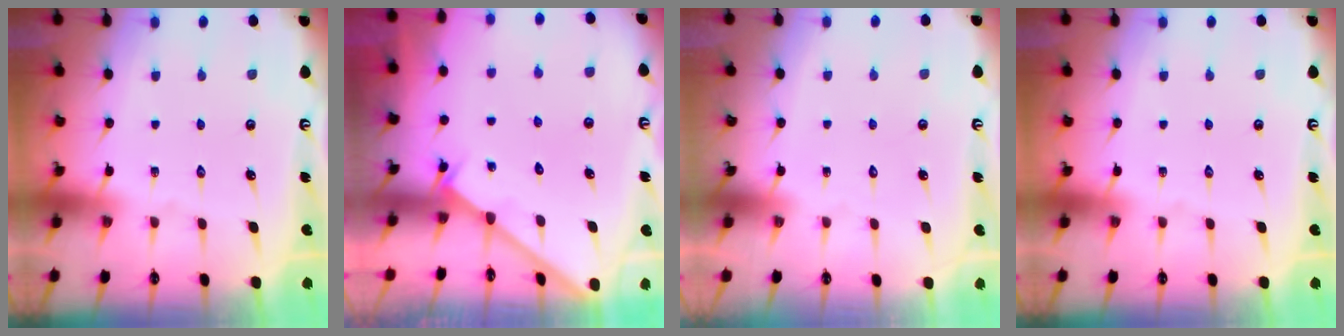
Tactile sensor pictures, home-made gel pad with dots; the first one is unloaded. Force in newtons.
{"total": 2.1, "press": 2.1, "slide": 0.2}
{"total": 1.6, "press": 1.6, "slide": 0.1}
{"total": 0.0}